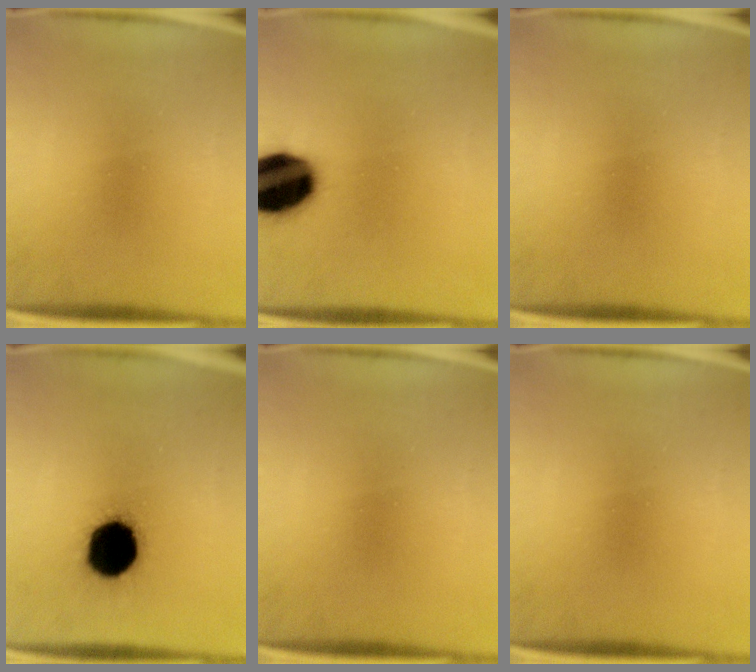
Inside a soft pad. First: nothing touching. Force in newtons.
{"total": 19.8}
{"total": 0.0}
{"total": 18.4}
{"total": 0.0}
{"total": 0.0}